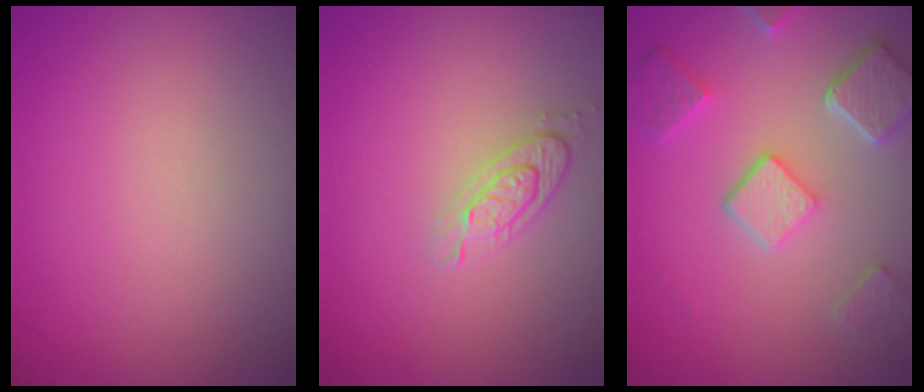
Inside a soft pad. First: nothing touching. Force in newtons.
{"total": 2.1, "press": 1.8, "slide": 1.1}
{"total": 5.1, "press": 4.0, "slide": 3.2}